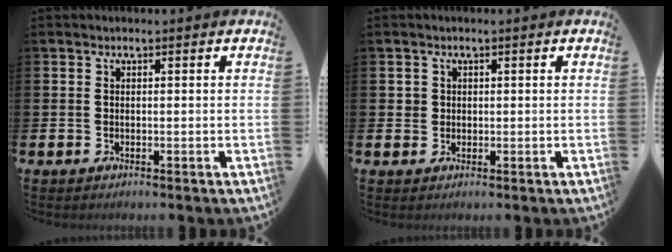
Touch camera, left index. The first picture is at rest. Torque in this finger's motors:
{"motor_torque": [0.02, 0.00, -0.03, 0.00]}